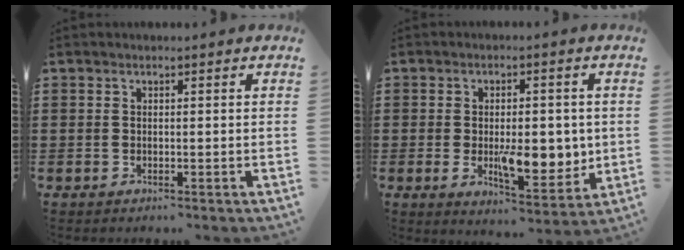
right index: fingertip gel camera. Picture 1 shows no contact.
{"total": 9.2, "force": [-0.8, 4.6, 7.9], "torque": [-0.119, -0.009, -0.015]}